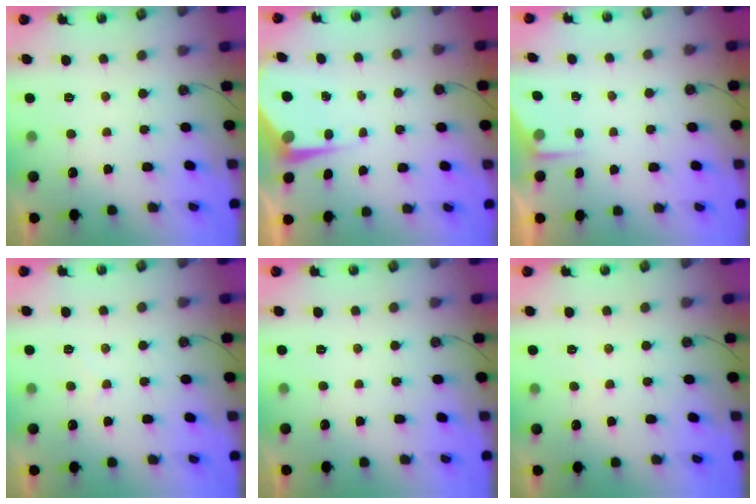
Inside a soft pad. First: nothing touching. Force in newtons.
{"total": 5.9, "press": 5.9, "slide": 0.4}
{"total": 2.6, "press": 2.5, "slide": 0.4}
{"total": 5.0, "press": 5.0, "slide": 0.8}
{"total": 0.0}
{"total": 1.7, "press": 1.6, "slide": 0.4}